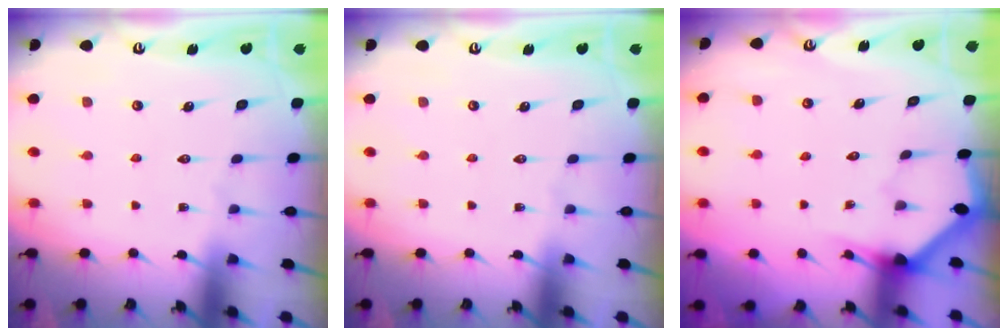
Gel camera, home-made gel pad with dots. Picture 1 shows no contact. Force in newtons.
{"total": 0.0}
{"total": 2.9, "press": 2.9, "slide": 0.2}